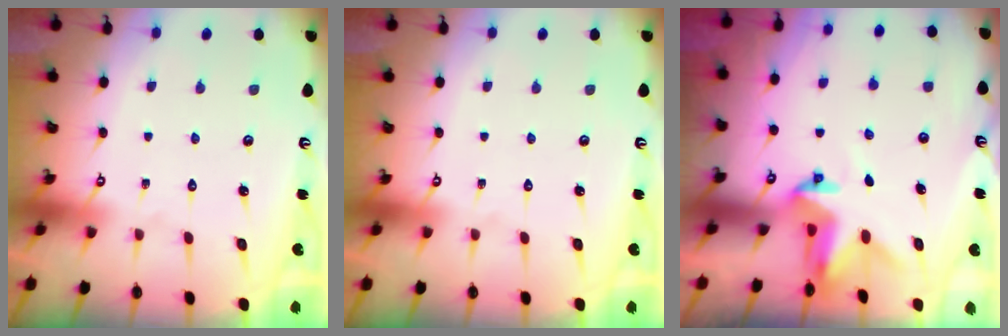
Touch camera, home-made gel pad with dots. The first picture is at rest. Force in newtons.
{"total": 0.0}
{"total": 3.4, "press": 3.4, "slide": 0.1}